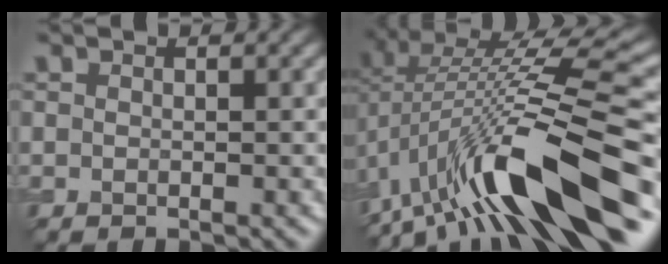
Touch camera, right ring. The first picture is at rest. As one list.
[{"total": 14.6, "force": [-4.5, 4.4, 13.2], "torque": [-0.220, 0.019, -0.073]}]